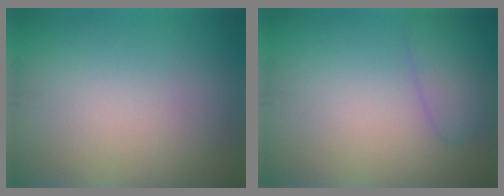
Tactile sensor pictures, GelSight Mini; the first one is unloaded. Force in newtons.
{"total": 2.2, "press": 2.2, "slide": 0.1}